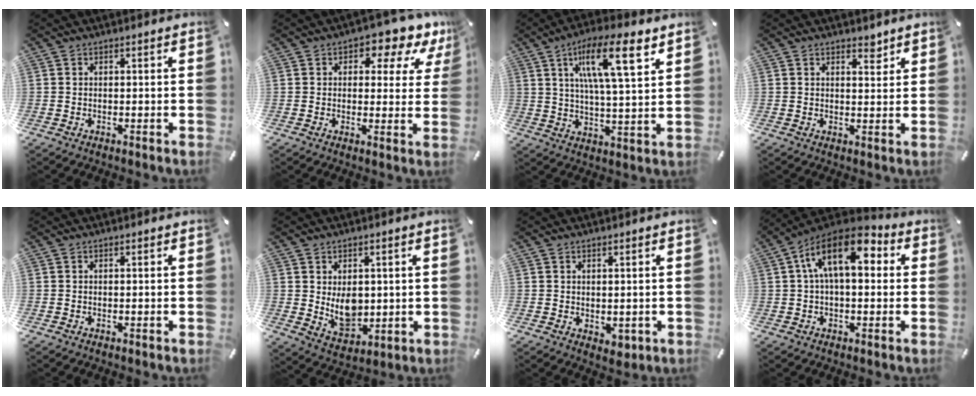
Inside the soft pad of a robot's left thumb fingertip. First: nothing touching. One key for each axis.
{"total": 7.1, "fx": 4.0, "fy": 4.2, "fz": 4.1, "tx": -0.042, "ty": -0.024, "tz": 0.058}
{"total": 15.1, "fx": 7.6, "fy": 3.8, "fz": 12.5, "tx": -0.205, "ty": -0.019, "tz": 0.118}
{"total": 3.0, "fx": 2.4, "fy": 1.5, "fz": 1.1, "tx": 0.006, "ty": -0.018, "tz": 0.037}
{"total": 0.0}
{"total": 8.3, "fx": 1.1, "fy": 6.0, "fz": 5.6, "tx": -0.077, "ty": -0.011, "tz": 0.021}
{"total": 2.0, "fx": 0.2, "fy": 1.5, "fz": 1.3, "tx": -0.015, "ty": -0.001, "tz": 0.003}
{"total": 14.4, "fx": 4.2, "fy": 7.5, "fz": 11.6, "tx": -0.204, "ty": -0.015, "tz": 0.070}